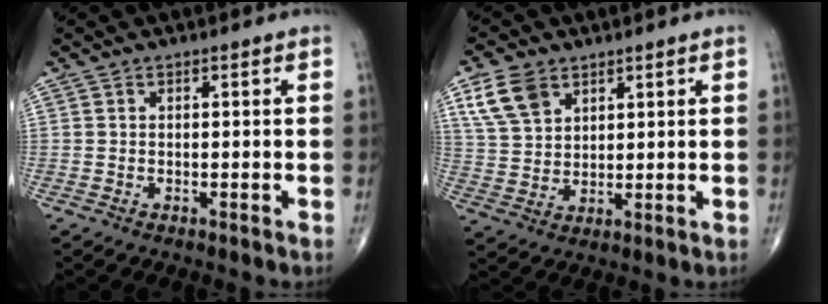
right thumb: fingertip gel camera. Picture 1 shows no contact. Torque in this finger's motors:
{"motor_torque": [-1.11, 1.13, 0.03, -0.02, 0.05]}